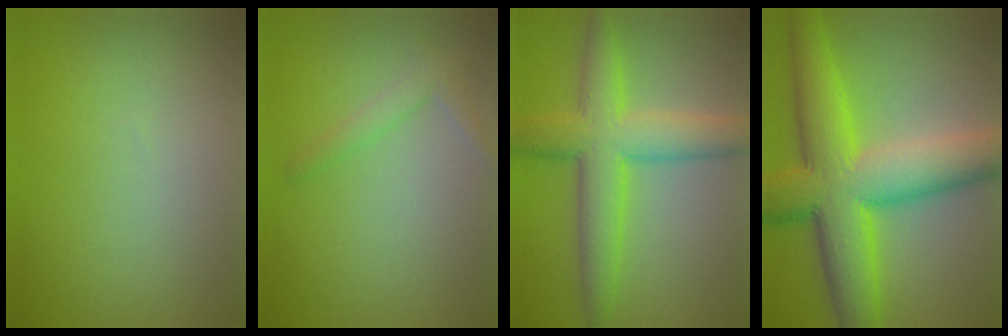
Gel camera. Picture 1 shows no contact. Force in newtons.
{"total": 1.8, "press": 1.7, "slide": 0.1}
{"total": 7.2, "press": 7.2, "slide": 0.1}
{"total": 11.9, "press": 11.9, "slide": 0.2}